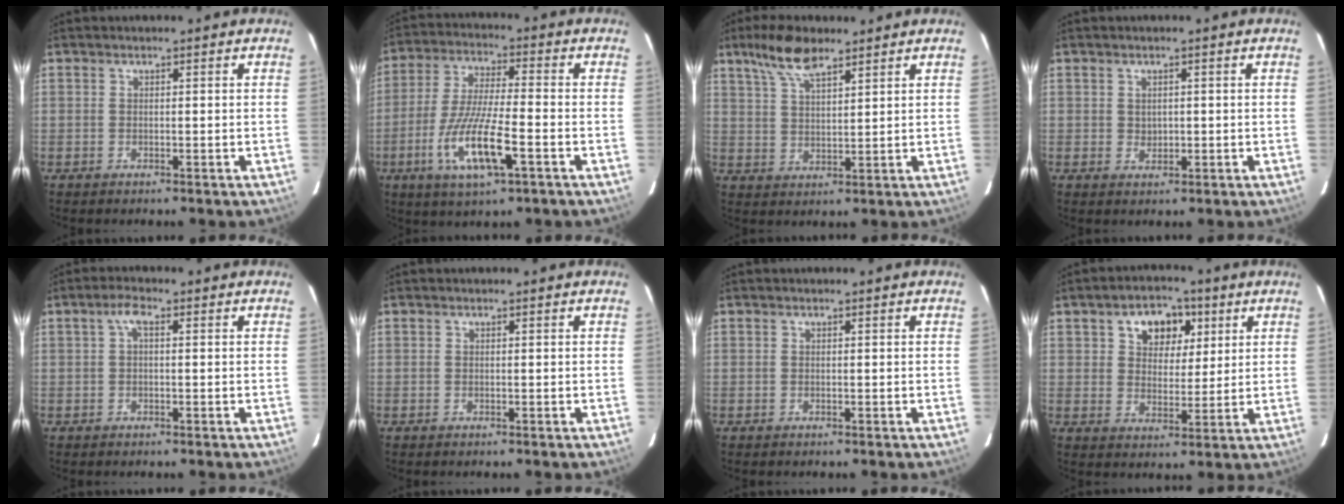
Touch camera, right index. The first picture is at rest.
{"total": 13.8, "force": [-5.4, 2.7, 12.4], "torque": [-0.258, -0.017, -0.102]}
{"total": 8.3, "force": [5.9, 2.8, 5.2], "torque": [-0.100, 0.016, 0.113]}
{"total": 1.7, "force": [0.2, 1.5, 0.8], "torque": [-0.011, 0.002, 0.006]}
{"total": 2.3, "force": [0.4, 0.9, 2.1], "torque": [-0.044, 0.011, 0.006]}
{"total": 0.0}
{"total": 0.0}
{"total": 8.8, "force": [3.9, 6.1, 4.9], "torque": [-0.086, 0.019, 0.065]}